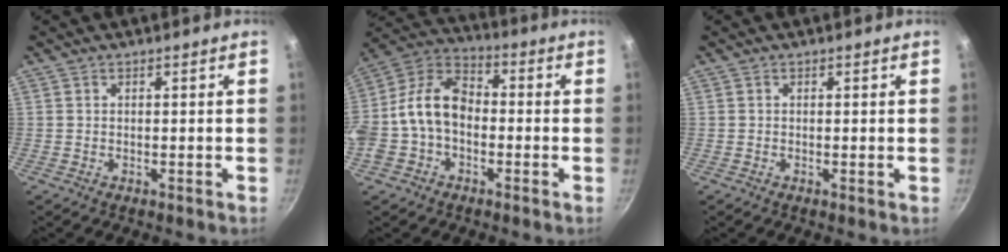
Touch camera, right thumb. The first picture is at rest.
{"total": 13.3, "force": [-1.9, 9.3, 9.2], "torque": [-0.151, 0.047, -0.054]}
{"total": 0.0}